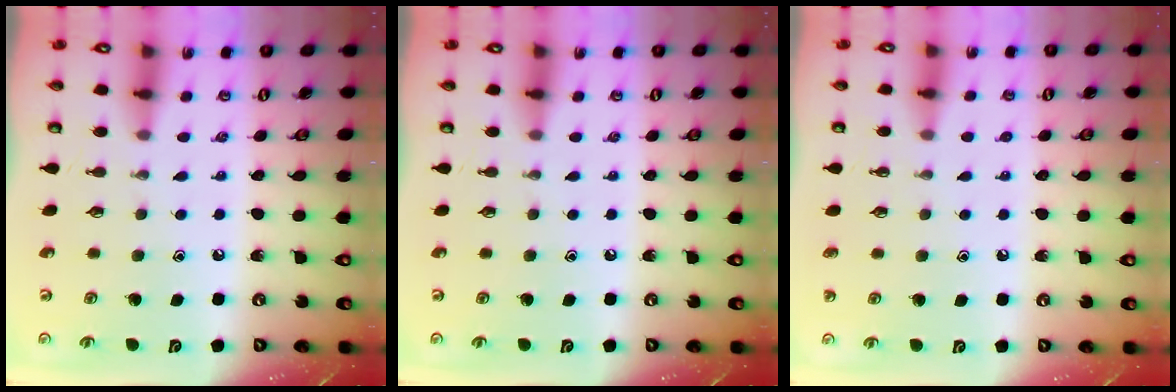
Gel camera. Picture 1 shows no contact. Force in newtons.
{"total": 0.0}
{"total": 1.1, "press": 1.1, "slide": 0.3}